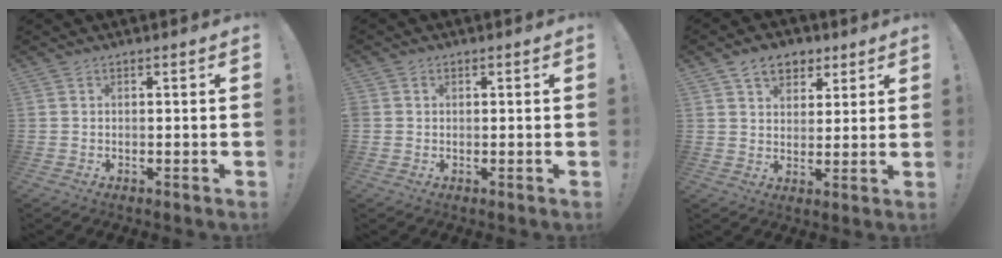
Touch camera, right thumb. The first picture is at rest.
{"total": 1.3, "force": [0.4, 1.2, 0.2], "torque": [-0.009, 0.005, 0.008]}
{"total": 9.1, "force": [5.2, 6.4, 3.8], "torque": [-0.050, -0.018, 0.099]}